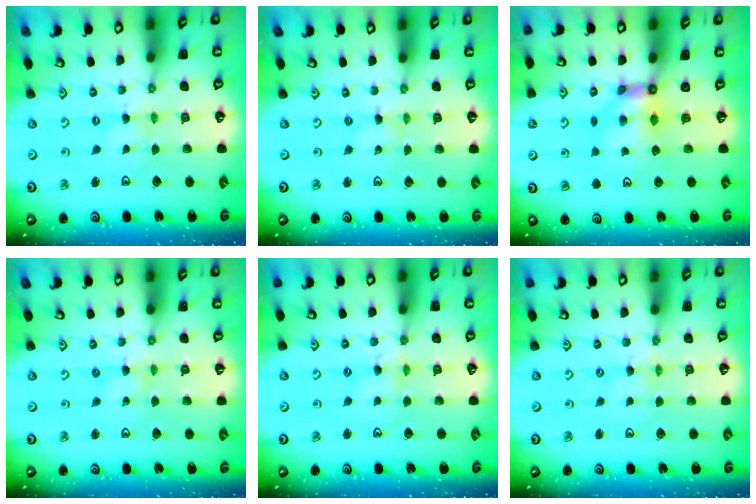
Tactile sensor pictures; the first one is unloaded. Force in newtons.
{"total": 0.0}
{"total": 5.6, "press": 5.6, "slide": 0.3}
{"total": 0.0}
{"total": 2.9, "press": 2.9, "slide": 0.4}
{"total": 0.0}